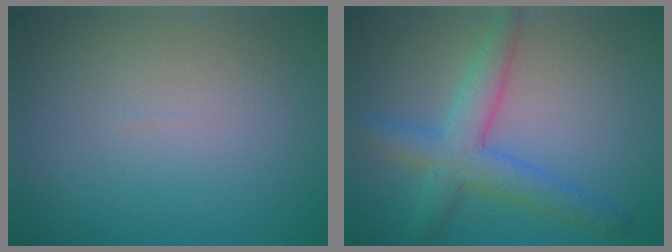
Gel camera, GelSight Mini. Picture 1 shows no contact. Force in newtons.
{"total": 4.8, "press": 4.8, "slide": 0.1}